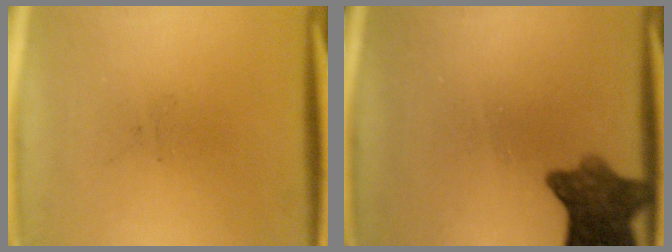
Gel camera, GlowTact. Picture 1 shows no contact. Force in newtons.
{"total": 8.3}